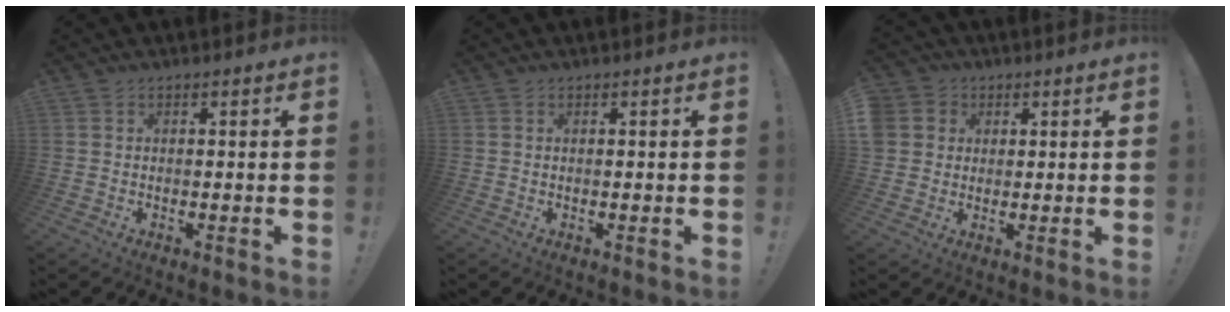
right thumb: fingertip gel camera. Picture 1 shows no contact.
{"total": 0.0}
{"total": 5.5, "force": [1.4, 5.2, 1.2], "torque": [-0.030, -0.005, 0.028]}